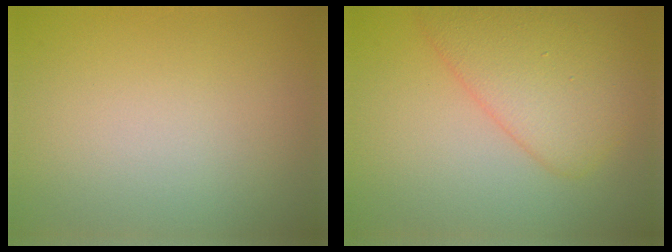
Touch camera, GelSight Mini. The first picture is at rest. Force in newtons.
{"total": 5.1, "press": 5.1, "slide": 0.3}